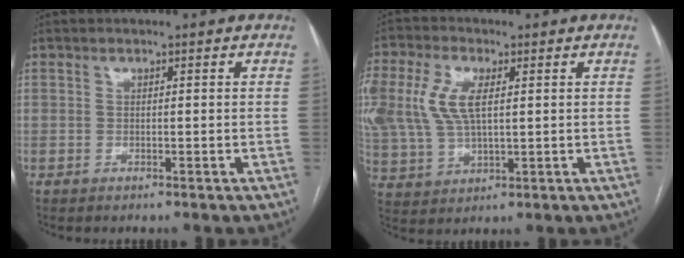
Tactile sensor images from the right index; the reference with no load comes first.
{"total": 13.2, "force": [3.1, 6.8, 10.9], "torque": [-0.268, 0.013, 0.066]}